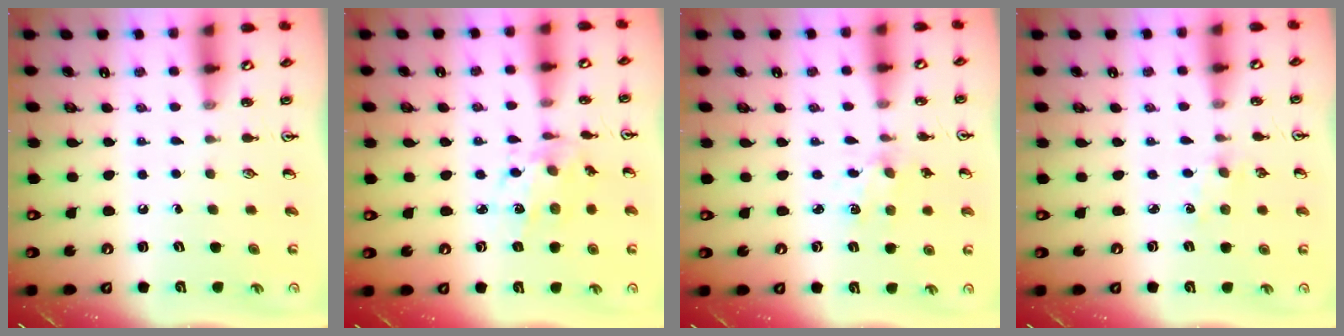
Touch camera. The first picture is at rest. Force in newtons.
{"total": 7.8, "press": 7.6, "slide": 1.6}
{"total": 1.9, "press": 1.9, "slide": 0.4}
{"total": 1.4, "press": 1.3, "slide": 0.3}